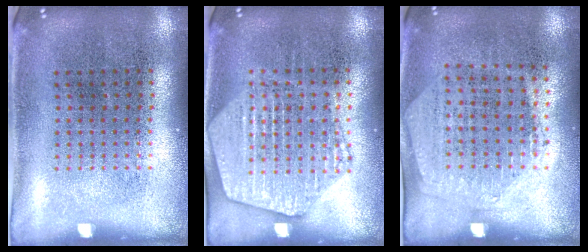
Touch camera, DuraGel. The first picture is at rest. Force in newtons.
{"total": 1.8, "press": 1.8, "slide": 0.2}
{"total": 1.4, "press": 1.2, "slide": 0.6}